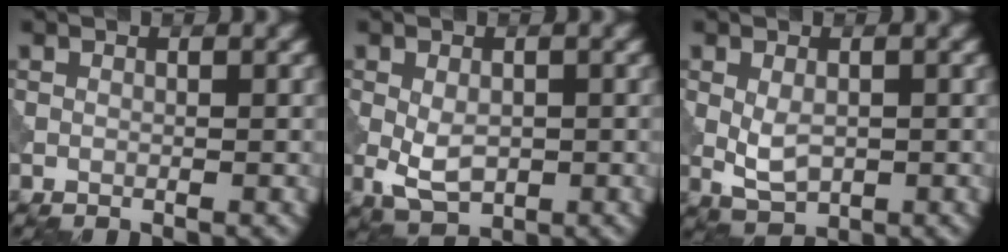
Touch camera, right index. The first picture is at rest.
{"total": 3.9, "force": [-0.6, 2.4, 2.9], "torque": [-0.060, -0.006, -0.011]}
{"total": 2.9, "force": [-0.2, 1.8, 2.3], "torque": [-0.049, -0.005, 0.001]}